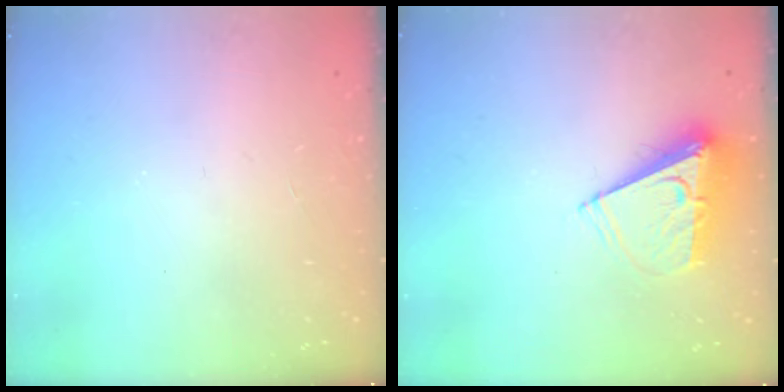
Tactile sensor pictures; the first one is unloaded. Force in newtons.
{"total": 8.5, "press": 8.5, "slide": 0.6}